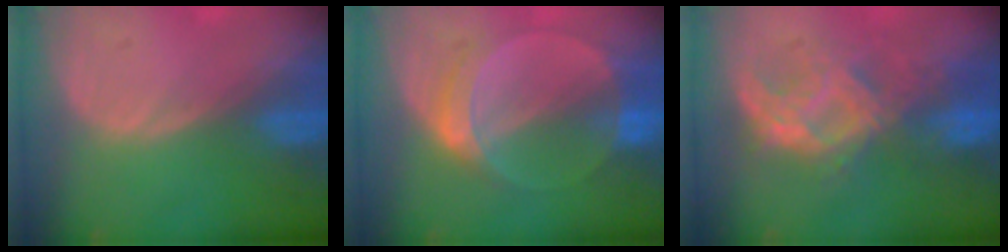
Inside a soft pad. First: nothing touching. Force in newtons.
{"total": 6.0, "press": 5.5, "slide": 2.4}
{"total": 8.6, "press": 8.4, "slide": 1.9}